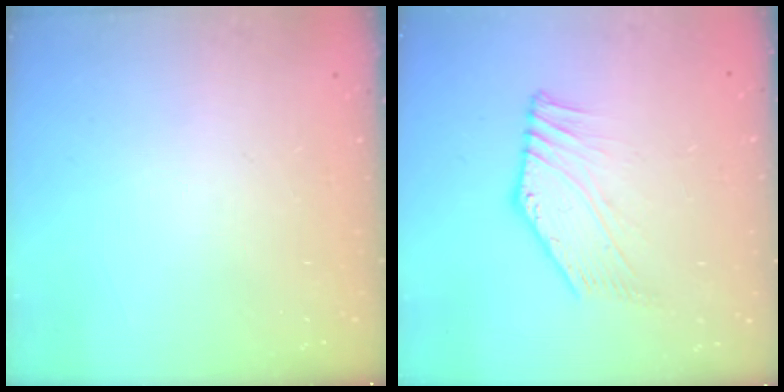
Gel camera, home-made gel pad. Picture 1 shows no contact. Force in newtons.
{"total": 0.6, "press": 0.2, "slide": 0.6}